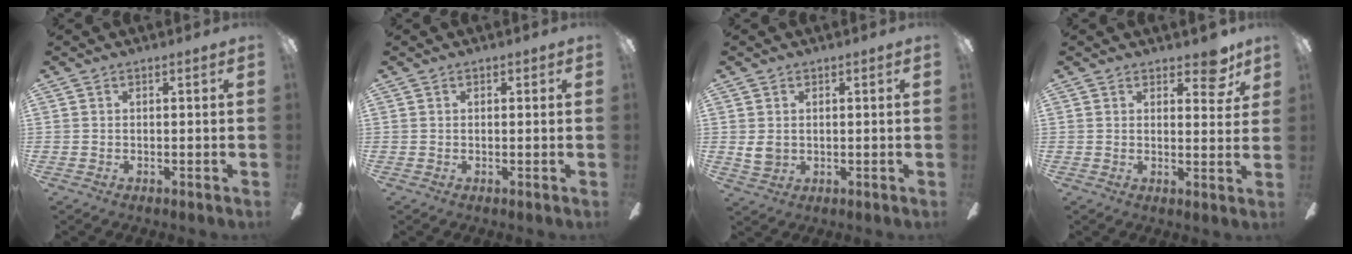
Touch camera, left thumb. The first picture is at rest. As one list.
[{"total": 0.6, "force": [0.2, 0.4, 0.4], "torque": [0.000, 0.000, 0.002]}, {"total": 3.5, "force": [0.9, 2.9, 1.8], "torque": [-0.034, -0.001, 0.014]}, {"total": 7.0, "force": [4.7, 3.3, 3.9], "torque": [-0.039, -0.019, 0.079]}]